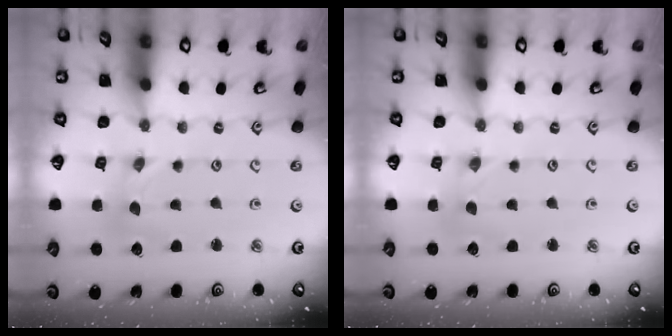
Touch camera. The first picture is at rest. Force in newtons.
{"total": 0.0}